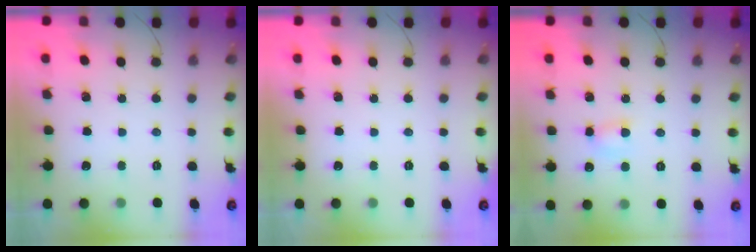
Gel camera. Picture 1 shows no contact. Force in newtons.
{"total": 0.0}
{"total": 4.1, "press": 4.0, "slide": 0.9}